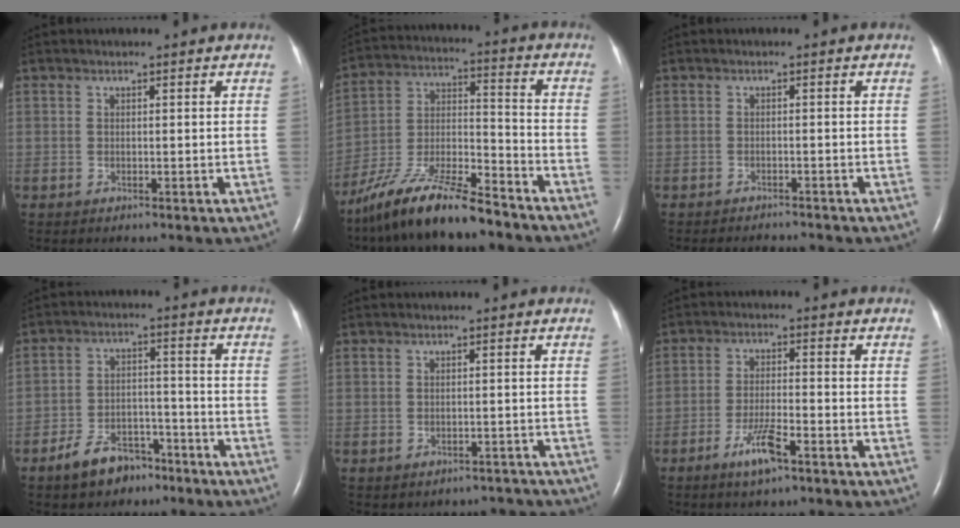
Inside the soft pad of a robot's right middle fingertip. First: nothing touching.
{"total": 16.1, "force": [-12.9, 2.5, 9.2], "torque": [-0.188, -0.015, -0.236]}
{"total": 4.0, "force": [-4.0, 0.1, 0.4], "torque": [-0.002, -0.009, -0.055]}
{"total": 7.4, "force": [-5.3, 4.1, 3.1], "torque": [-0.065, 0.016, -0.084]}
{"total": 3.4, "force": [-2.9, 1.7, -0.1], "torque": [0.003, 0.018, -0.032]}
{"total": 5.6, "force": [-3.4, 0.8, 4.4], "torque": [-0.090, -0.005, -0.062]}